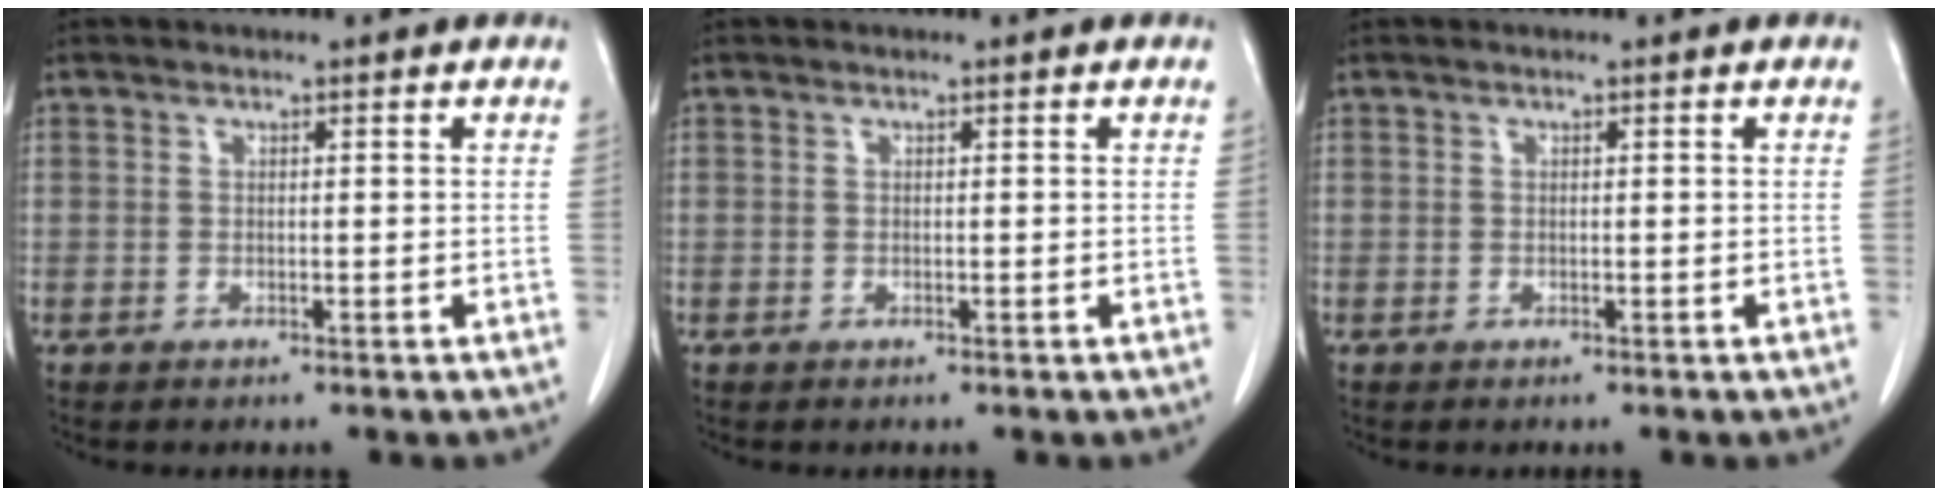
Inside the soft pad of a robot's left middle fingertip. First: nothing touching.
{"total": 0.0}
{"total": 0.0}